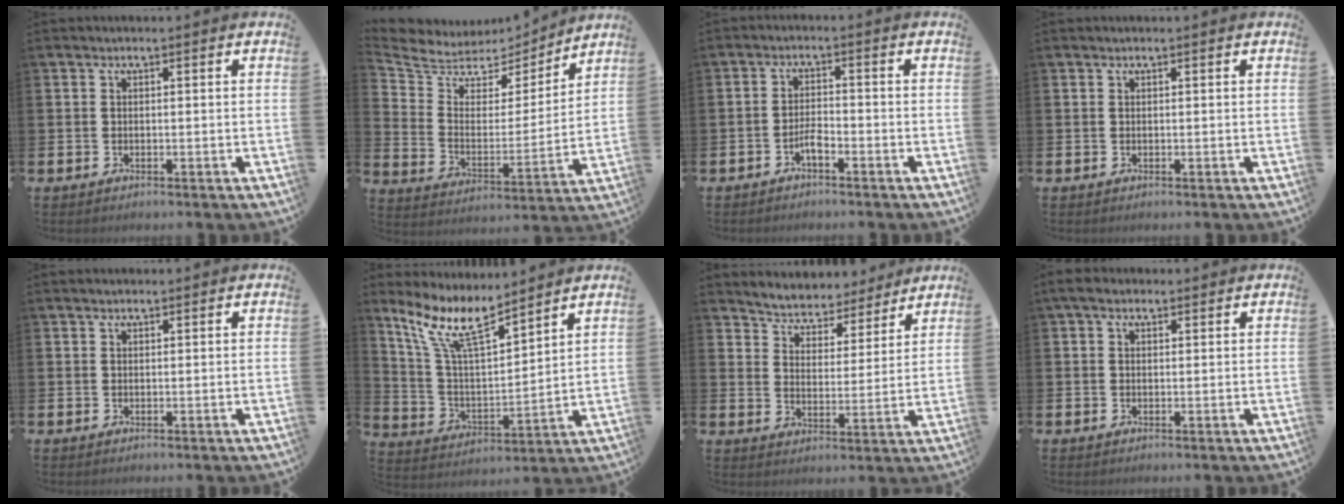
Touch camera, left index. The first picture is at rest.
{"total": 5.9, "force": [5.3, 2.7, 0.5], "torque": [-0.054, -0.044, 0.088]}
{"total": 2.0, "force": [-1.4, 0.4, 1.4], "torque": [-0.034, 0.007, -0.025]}
{"total": 0.0}
{"total": 1.0, "force": [0.9, 0.3, 0.2], "torque": [0.003, -0.001, 0.015]}
{"total": 10.3, "force": [8.3, 2.1, 5.7], "torque": [-0.146, -0.037, 0.147]}
{"total": 5.0, "force": [4.8, 1.3, -0.3], "torque": [-0.030, -0.041, 0.081]}
{"total": 2.7, "force": [1.8, 1.5, 1.4], "torque": [-0.023, 0.007, 0.031]}